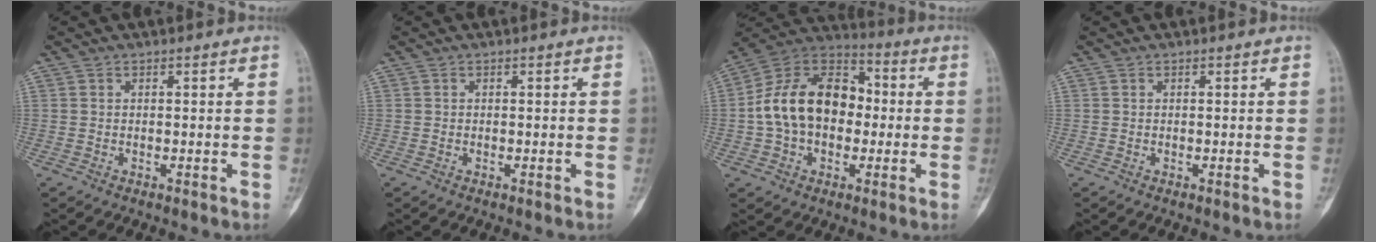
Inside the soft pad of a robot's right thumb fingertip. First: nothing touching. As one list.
[{"total": 0.0}, {"total": 18.2, "force": [-0.4, 12.8, 13.0], "torque": [-0.201, 0.041, -0.013]}, {"total": 0.0}]